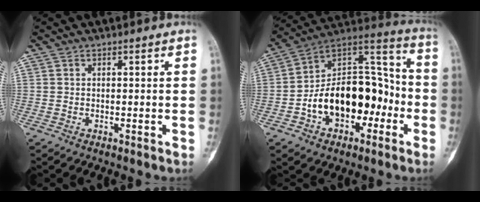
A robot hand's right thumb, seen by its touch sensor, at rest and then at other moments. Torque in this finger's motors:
{"motor_torque": [0.54, 1.60, 0.37, -0.37, 0.13]}